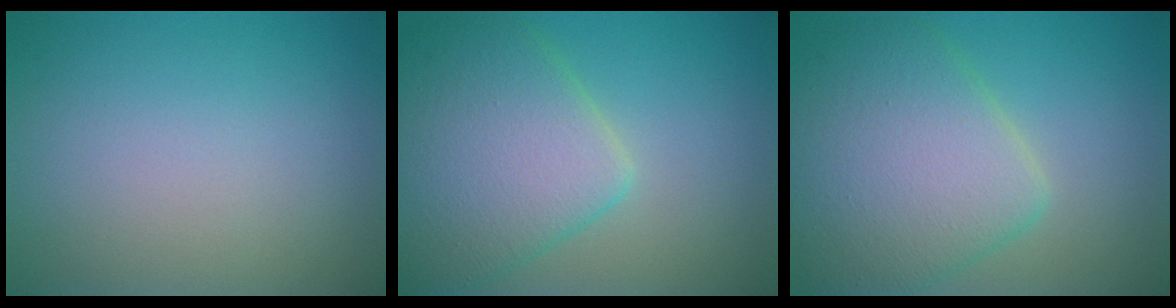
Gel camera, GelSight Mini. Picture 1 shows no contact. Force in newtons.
{"total": 7.5, "press": 7.5, "slide": 0.1}
{"total": 7.7, "press": 7.7, "slide": 0.2}